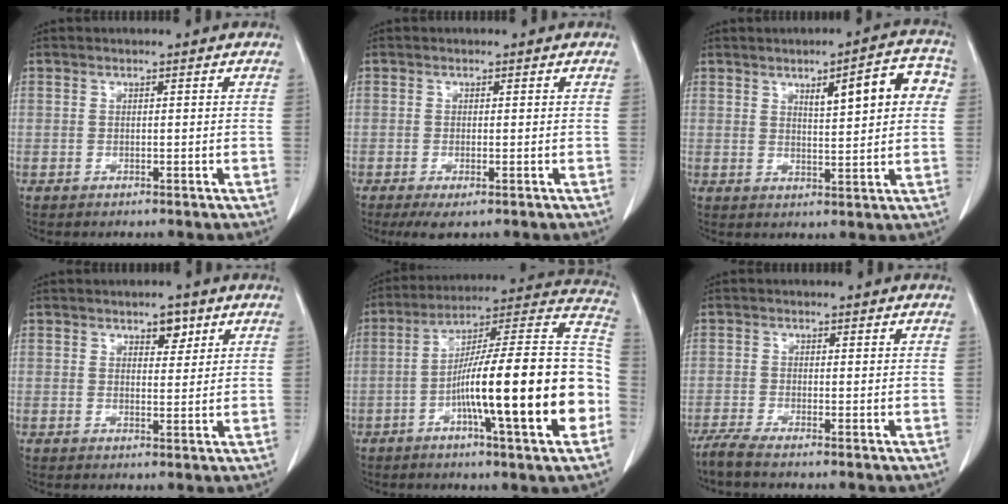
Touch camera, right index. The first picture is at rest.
{"total": 2.9, "force": [-1.5, 0.7, 2.4], "torque": [-0.042, -0.008, -0.020]}
{"total": 9.0, "force": [2.8, 1.9, 8.3], "torque": [-0.111, 0.020, 0.038]}
{"total": 2.9, "force": [1.7, 1.4, 1.8], "torque": [-0.023, 0.001, 0.027]}
{"total": 23.5, "force": [-5.8, 1.1, 22.8], "torque": [-0.294, 0.013, -0.095]}
{"total": 2.5, "force": [-2.1, -0.4, 1.3], "torque": [-0.035, -0.006, -0.047]}